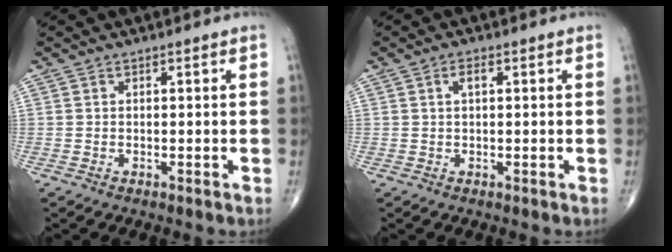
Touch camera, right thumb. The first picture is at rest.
{"total": 2.0, "force": [0.6, 0.9, 1.7], "torque": [-0.031, 0.005, 0.012]}